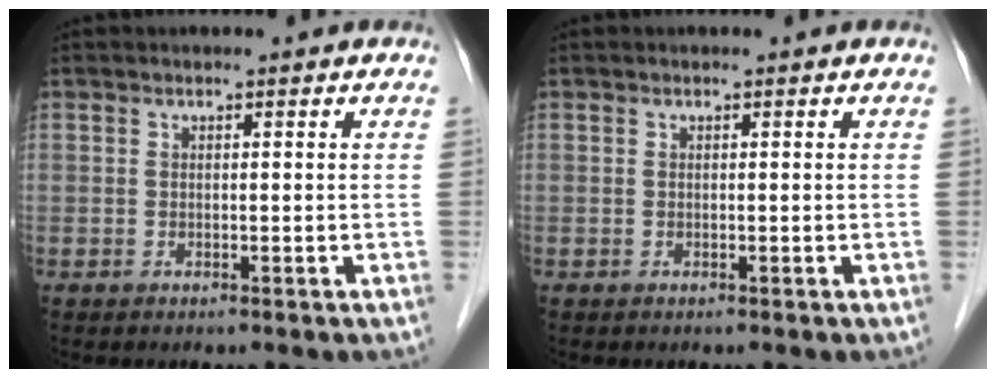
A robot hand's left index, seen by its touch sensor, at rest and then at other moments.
{"total": 0.0}